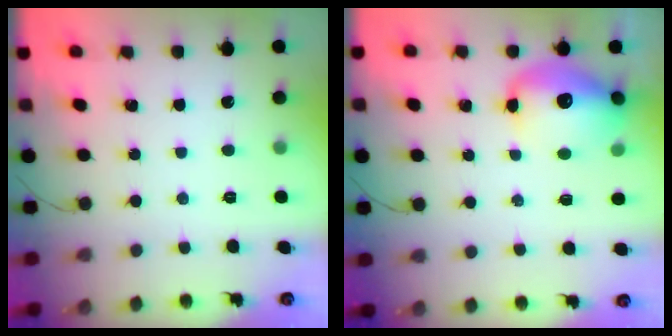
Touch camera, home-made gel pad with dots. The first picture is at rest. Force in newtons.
{"total": 13.5, "press": 13.1, "slide": 3.4}